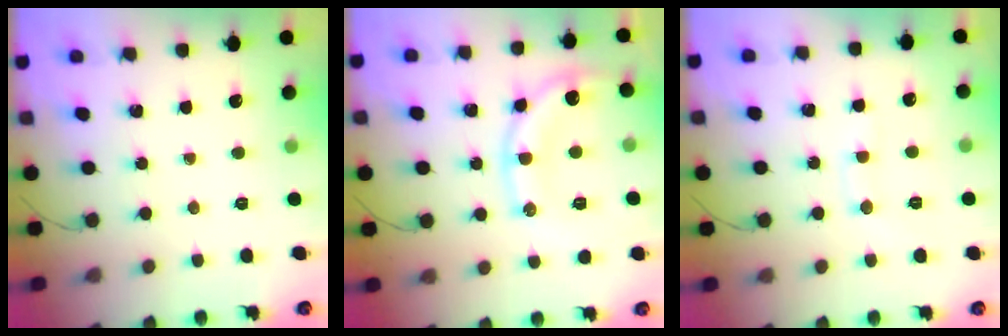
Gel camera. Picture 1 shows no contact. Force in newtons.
{"total": 14.3, "press": 14.3, "slide": 0.4}
{"total": 6.9, "press": 6.7, "slide": 1.4}